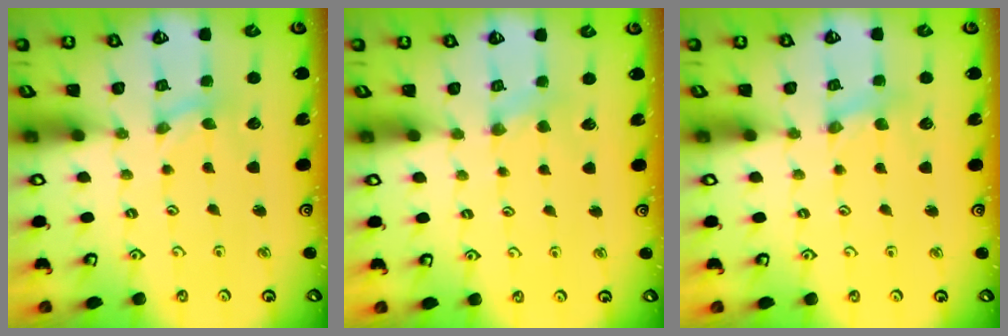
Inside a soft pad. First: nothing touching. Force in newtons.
{"total": 1.6, "press": 1.5, "slide": 0.4}
{"total": 1.2, "press": 1.2, "slide": 0.2}